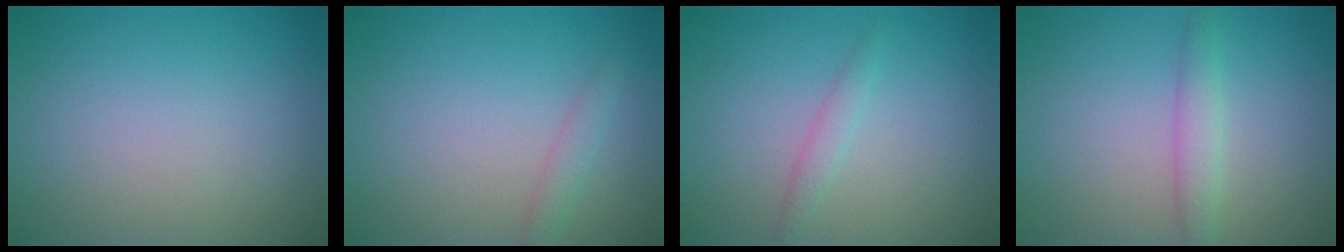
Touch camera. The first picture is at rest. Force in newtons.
{"total": 1.3, "press": 1.3, "slide": 0.1}
{"total": 1.2, "press": 1.2, "slide": 0.1}
{"total": 1.9, "press": 1.9, "slide": 0.1}